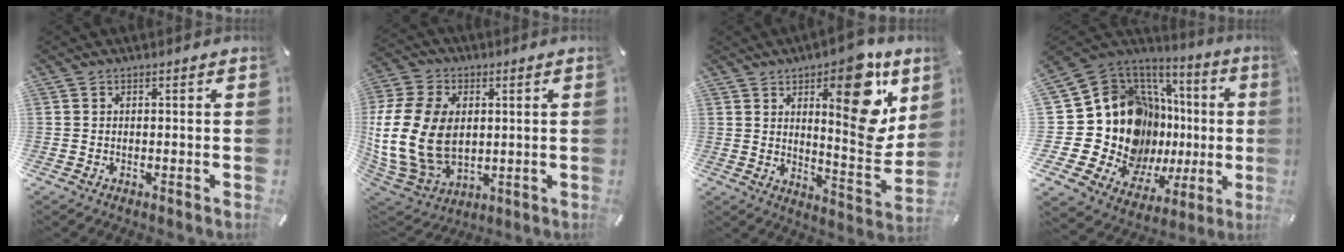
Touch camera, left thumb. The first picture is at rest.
{"total": 20.0, "force": [1.1, 14.9, 13.3], "torque": [-0.297, -0.007, 0.022]}
{"total": 19.0, "force": [8.9, 6.9, 15.3], "torque": [-0.179, -0.068, 0.133]}
{"total": 24.8, "force": [1.4, 17.0, 18.0], "torque": [-0.323, -0.097, 0.078]}